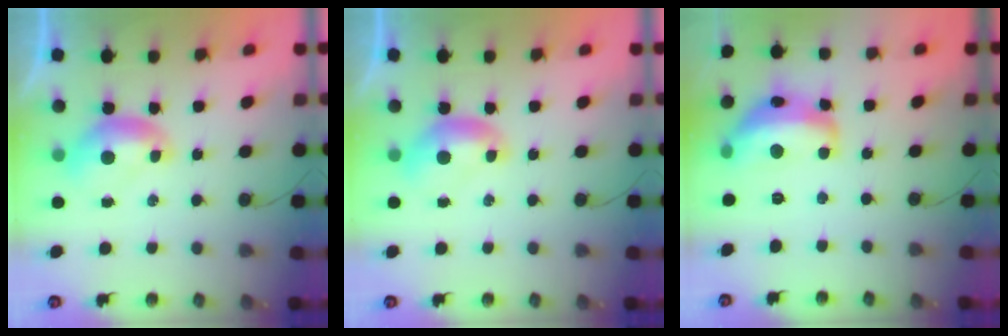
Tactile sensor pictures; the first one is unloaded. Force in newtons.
{"total": 0.0}
{"total": 10.1, "press": 10.1, "slide": 0.9}